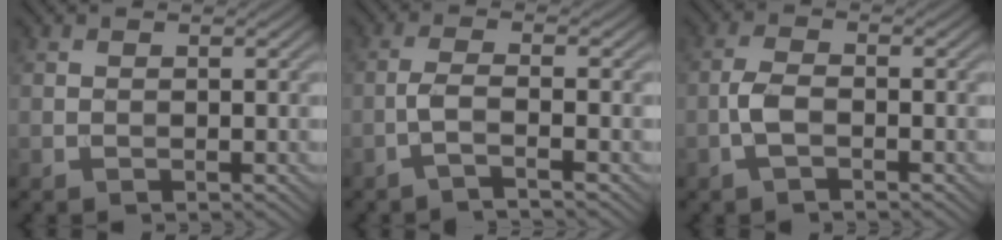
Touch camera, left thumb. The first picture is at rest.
{"total": 2.8, "force": [-1.4, 0.3, 2.4], "torque": [-0.046, 0.009, -0.044]}
{"total": 3.0, "force": [-1.3, 1.2, 2.5], "torque": [-0.060, 0.003, -0.034]}